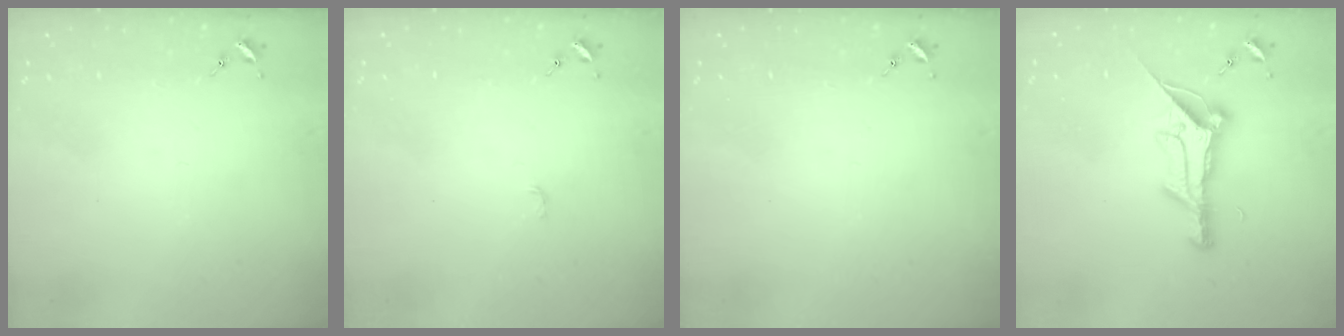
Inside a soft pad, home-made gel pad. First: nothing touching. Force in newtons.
{"total": 3.0, "press": 3.0, "slide": 0.3}
{"total": 0.0}
{"total": 14.0, "press": 14.0, "slide": 0.6}